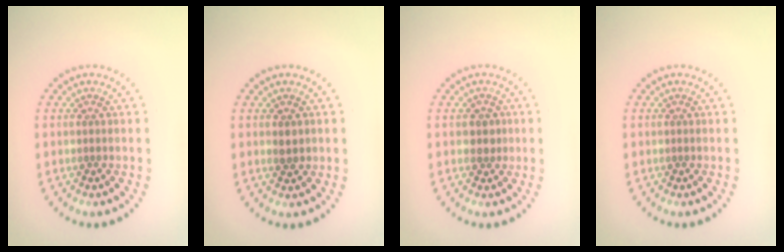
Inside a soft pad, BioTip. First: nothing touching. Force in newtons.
{"total": 1.3, "press": 1.3, "slide": 0.0}
{"total": 1.5, "press": 1.4, "slide": 0.5}
{"total": 0.0}